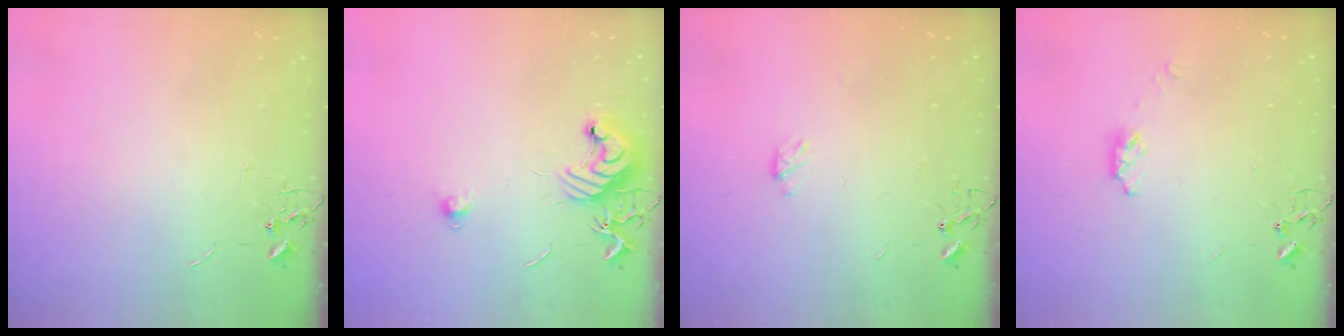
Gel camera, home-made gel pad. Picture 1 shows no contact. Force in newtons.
{"total": 11.0, "press": 10.9, "slide": 0.9}
{"total": 2.9, "press": 2.9, "slide": 0.4}
{"total": 4.9, "press": 4.8, "slide": 0.5}